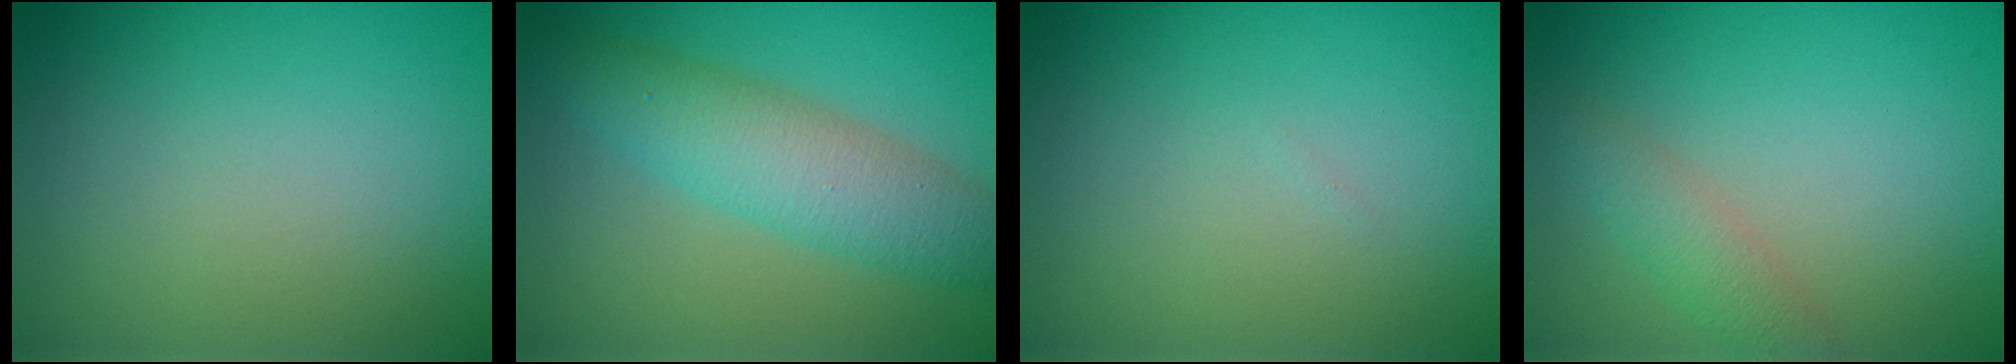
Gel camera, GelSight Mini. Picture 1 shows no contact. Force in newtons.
{"total": 5.5, "press": 5.5, "slide": 0.2}
{"total": 0.0}
{"total": 2.3, "press": 2.3, "slide": 0.0}